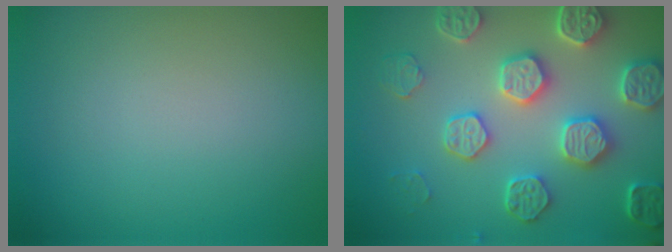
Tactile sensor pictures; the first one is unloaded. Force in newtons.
{"total": 6.7, "press": 5.8, "slide": 3.4}